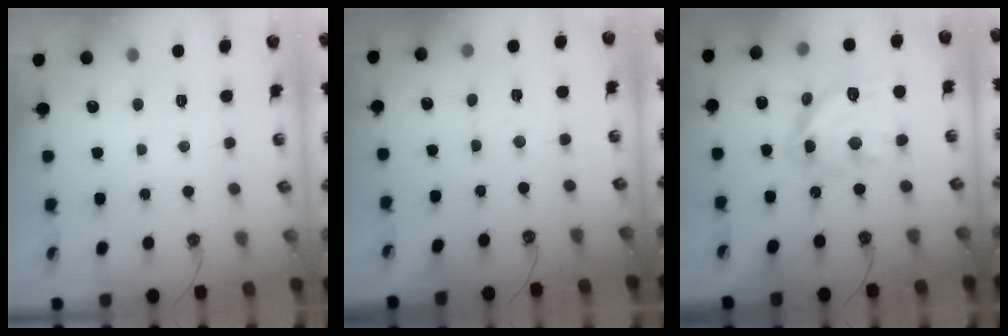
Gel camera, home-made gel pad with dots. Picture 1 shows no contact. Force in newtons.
{"total": 2.9, "press": 2.9, "slide": 0.5}
{"total": 15.6, "press": 15.5, "slide": 1.3}